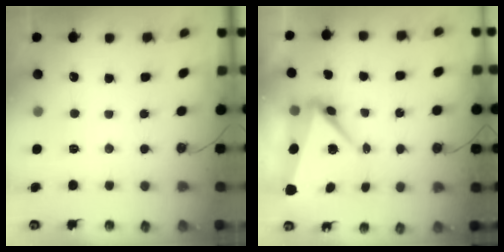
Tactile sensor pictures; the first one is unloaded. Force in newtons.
{"total": 6.7, "press": 6.5, "slide": 1.6}